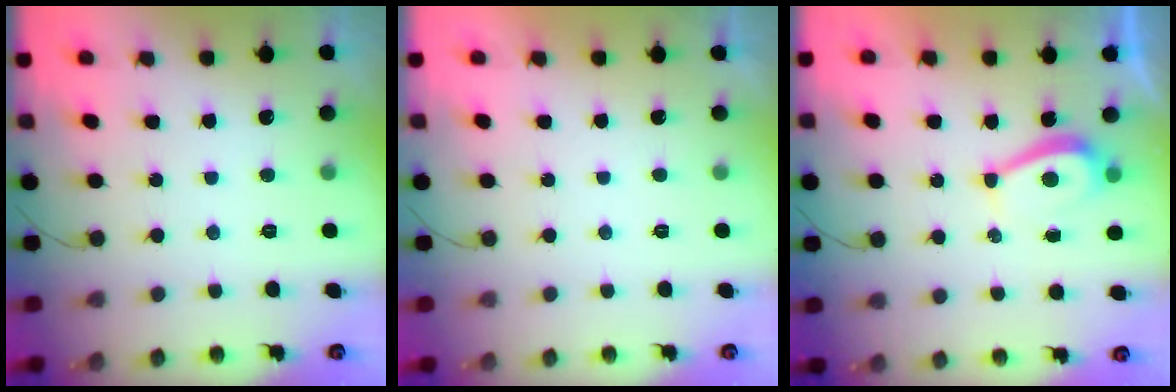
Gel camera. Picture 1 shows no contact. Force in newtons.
{"total": 2.3, "press": 2.2, "slide": 0.4}
{"total": 5.0, "press": 5.0, "slide": 0.7}